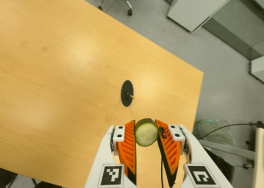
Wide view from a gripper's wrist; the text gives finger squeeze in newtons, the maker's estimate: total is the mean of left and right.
{"total": 7.8, "left": 7.5, "right": 8.1}